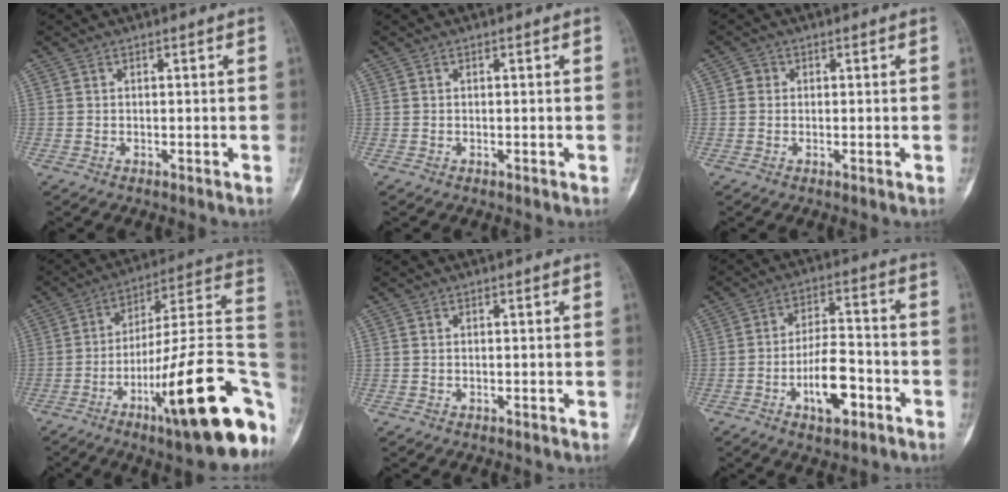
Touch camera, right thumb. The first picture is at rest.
{"total": 0.0}
{"total": 1.3, "force": [0.1, 1.2, 0.4], "torque": [0.000, 0.003, -0.001]}
{"total": 27.0, "force": [-10.1, 5.7, 24.4], "torque": [-0.294, 0.047, -0.148]}
{"total": 0.0}
{"total": 10.2, "force": [-4.4, 4.4, 8.0], "torque": [-0.129, 0.031, -0.071]}